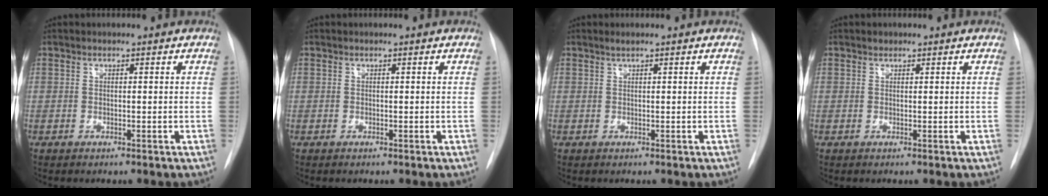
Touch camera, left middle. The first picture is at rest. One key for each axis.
{"total": 0.0}
{"total": 0.6, "fx": 0.5, "fy": -0.1, "fz": 0.4, "tx": -0.011, "ty": 0.003, "tz": 0.014}
{"total": 0.6, "fx": 0.5, "fy": 0.3, "fz": 0.1, "tx": -0.002, "ty": 0.002, "tz": 0.007}